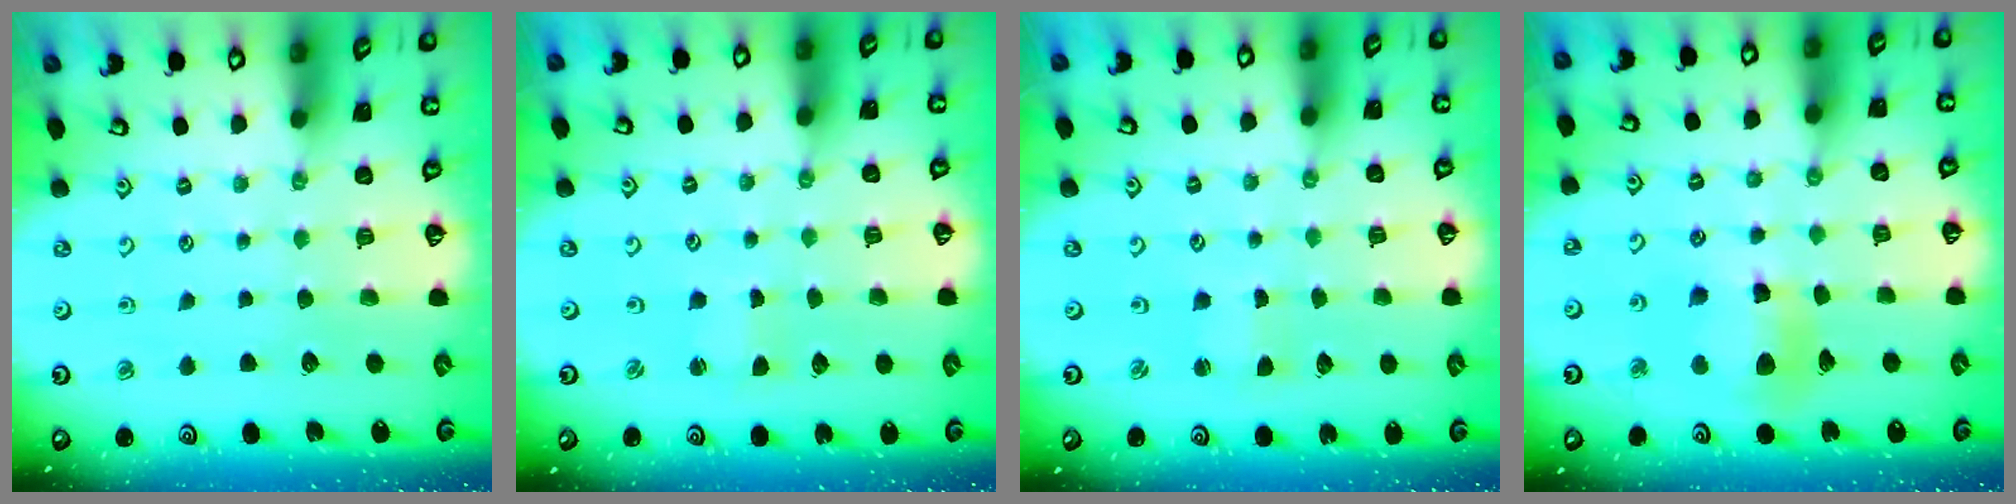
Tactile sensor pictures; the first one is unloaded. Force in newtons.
{"total": 1.3, "press": 1.2, "slide": 0.1}
{"total": 1.3, "press": 1.3, "slide": 0.1}
{"total": 10.6, "press": 10.5, "slide": 1.3}